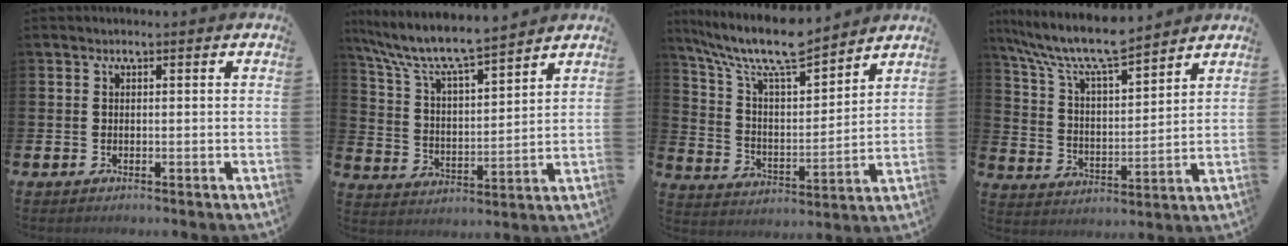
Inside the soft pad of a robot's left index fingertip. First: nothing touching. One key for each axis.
{"total": 8.5, "fx": 7.9, "fy": 0.8, "fz": 3.0, "tx": -0.097, "ty": -0.054, "tz": 0.136}
{"total": 11.1, "fx": 9.8, "fy": 2.2, "fz": 4.7, "tx": -0.127, "ty": -0.058, "tz": 0.172}
{"total": 10.0, "fx": 8.8, "fy": 1.6, "fz": 4.3, "tx": -0.122, "ty": -0.048, "tz": 0.156}